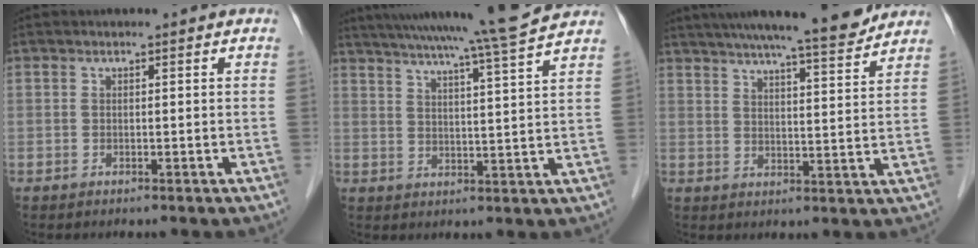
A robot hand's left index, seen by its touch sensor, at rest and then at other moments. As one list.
[{"total": 15.6, "force": [13.8, -2.2, 7.0], "torque": [-0.122, -0.020, 0.187]}, {"total": 15.1, "force": [13.4, 0.5, 7.0], "torque": [-0.108, 0.007, 0.186]}]